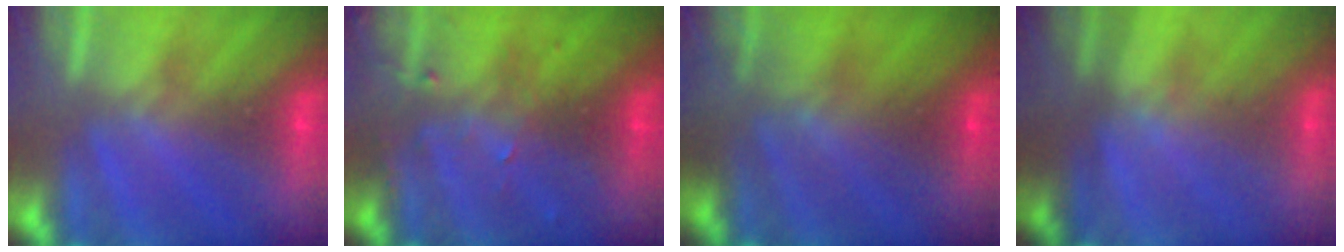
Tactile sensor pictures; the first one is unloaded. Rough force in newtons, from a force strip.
{"total": 3.3}
{"total": 8.7}
{"total": 1.3}